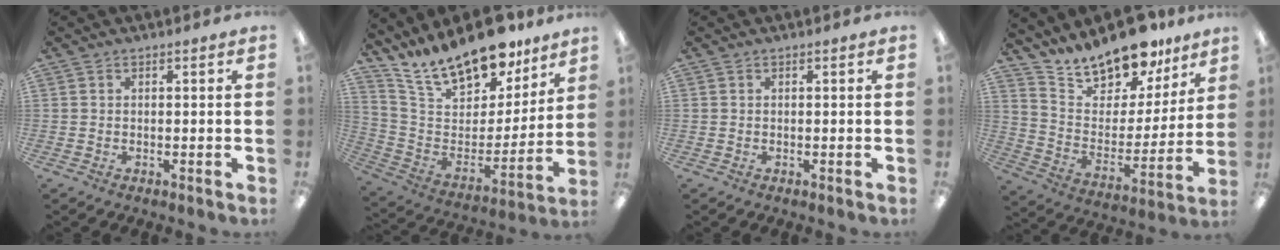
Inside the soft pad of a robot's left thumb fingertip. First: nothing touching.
{"total": 20.0, "force": [16.5, 7.5, 8.3], "torque": [-0.163, -0.117, 0.295]}
{"total": 0.0}
{"total": 16.4, "force": [14.5, 6.3, 4.3], "torque": [-0.091, -0.116, 0.260]}